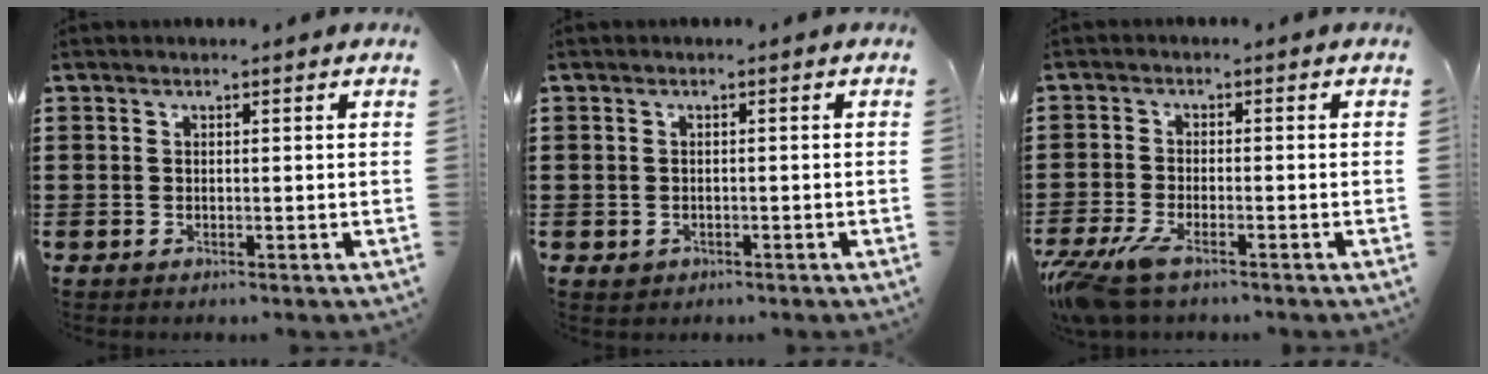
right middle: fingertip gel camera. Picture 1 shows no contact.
{"total": 0.7, "force": [-0.3, 0.6, 0.2], "torque": [-0.007, 0.003, -0.009]}
{"total": 5.0, "force": [-4.0, 0.9, 2.9], "torque": [-0.084, -0.017, -0.082]}